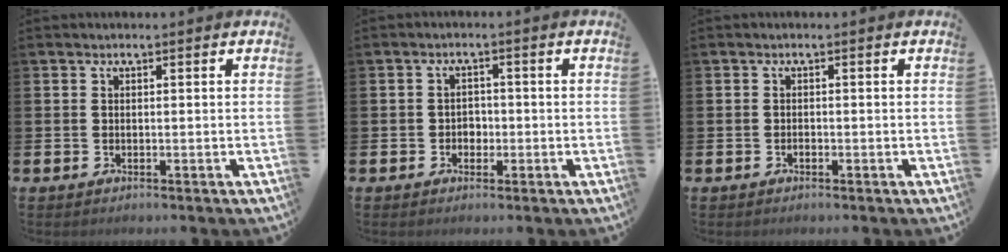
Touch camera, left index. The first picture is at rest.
{"total": 2.0, "force": [-0.5, 1.8, 0.8], "torque": [-0.009, 0.003, -0.016]}
{"total": 0.6, "force": [-0.4, 0.3, 0.3], "torque": [-0.014, 0.001, -0.006]}